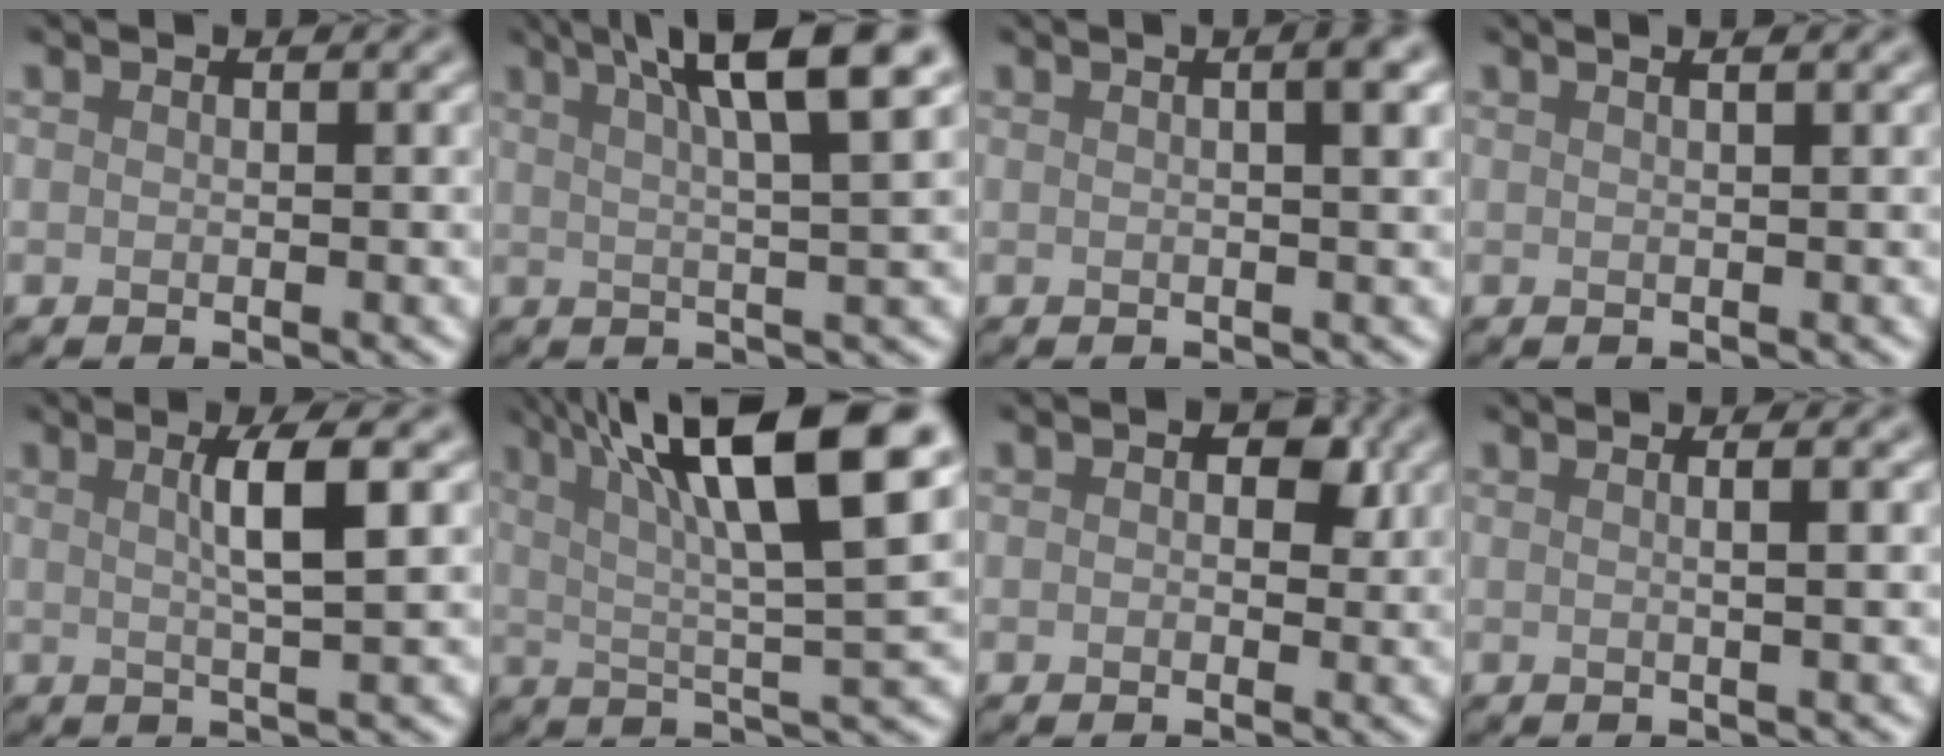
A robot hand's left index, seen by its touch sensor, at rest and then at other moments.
{"total": 8.6, "force": [4.1, 1.5, 7.4], "torque": [-0.078, 0.025, 0.053]}
{"total": 3.7, "force": [1.0, 1.3, 3.3], "torque": [-0.020, 0.015, -0.008]}
{"total": 3.2, "force": [1.6, 1.6, 2.3], "torque": [-0.004, 0.015, -0.014]}
{"total": 4.0, "force": [1.0, 0.7, 3.8], "torque": [-0.055, 0.004, 0.012]}
{"total": 12.9, "force": [5.9, 2.5, 11.2], "torque": [-0.159, 0.020, 0.092]}
{"total": 2.5, "force": [0.7, 1.5, 1.9], "torque": [-0.017, 0.004, 0.004]}
{"total": 2.6, "force": [0.4, 1.1, 2.3], "torque": [-0.018, 0.009, -0.018]}